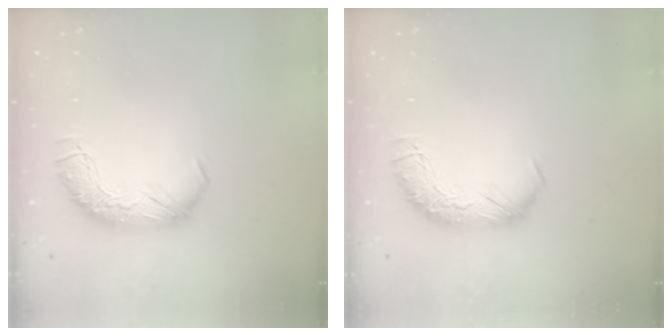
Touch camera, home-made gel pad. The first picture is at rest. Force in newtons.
{"total": 0.0}